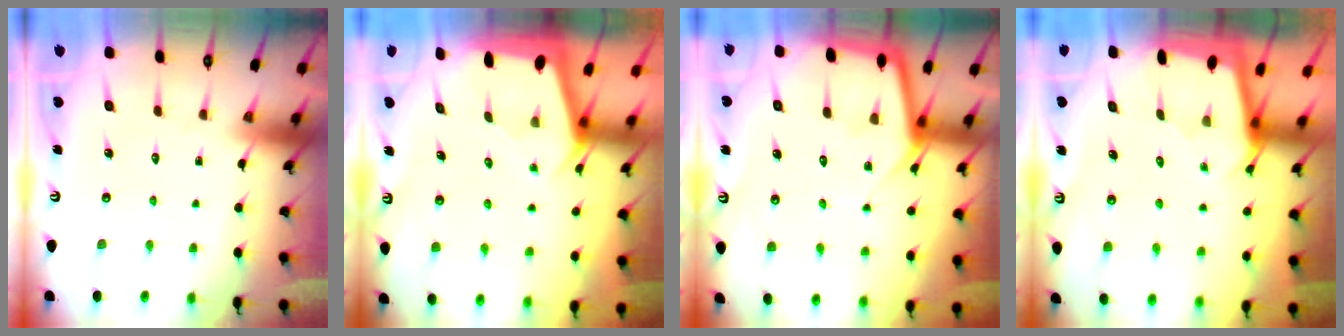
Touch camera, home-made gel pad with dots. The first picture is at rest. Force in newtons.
{"total": 1.9, "press": 1.9, "slide": 0.3}
{"total": 6.2, "press": 6.2, "slide": 0.5}
{"total": 1.8, "press": 1.8, "slide": 0.2}